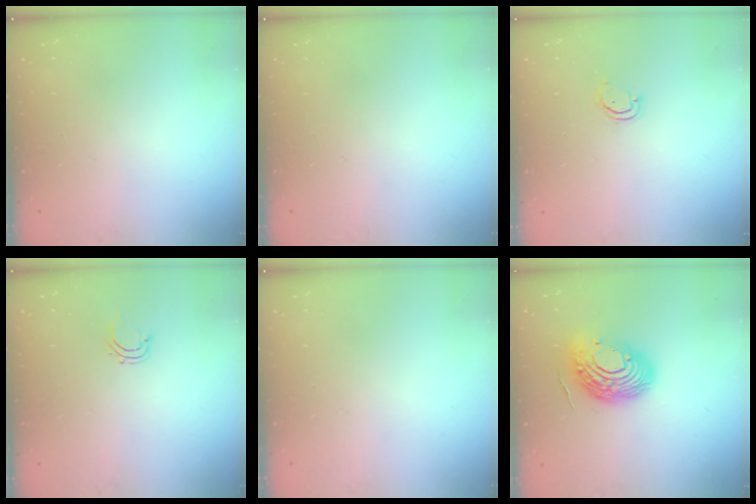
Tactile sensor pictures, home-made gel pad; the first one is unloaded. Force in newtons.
{"total": 0.0}
{"total": 2.7, "press": 2.6, "slide": 0.3}
{"total": 2.8, "press": 2.8, "slide": 0.5}
{"total": 0.0}
{"total": 13.9, "press": 13.8, "slide": 1.6}